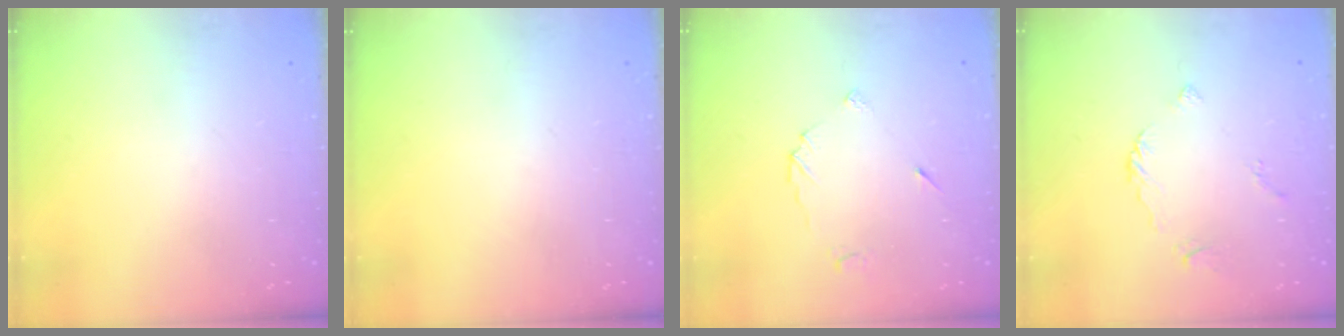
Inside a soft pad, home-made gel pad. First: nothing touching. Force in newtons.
{"total": 0.0}
{"total": 3.9, "press": 3.8, "slide": 0.5}
{"total": 3.0, "press": 3.0, "slide": 0.4}